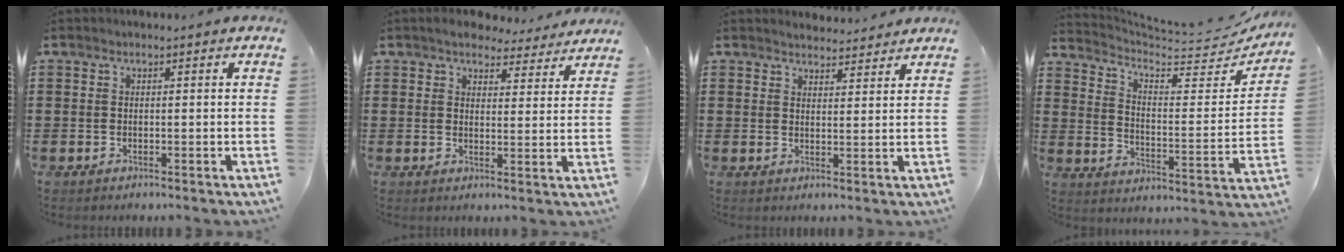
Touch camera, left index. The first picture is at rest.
{"total": 4.8, "force": [4.6, 0.9, 1.0], "torque": [-0.031, -0.020, 0.082]}
{"total": 2.8, "force": [2.8, 0.3, 0.1], "torque": [-0.011, -0.009, 0.052]}
{"total": 4.9, "force": [4.2, 1.2, 2.4], "torque": [-0.062, -0.041, 0.064]}